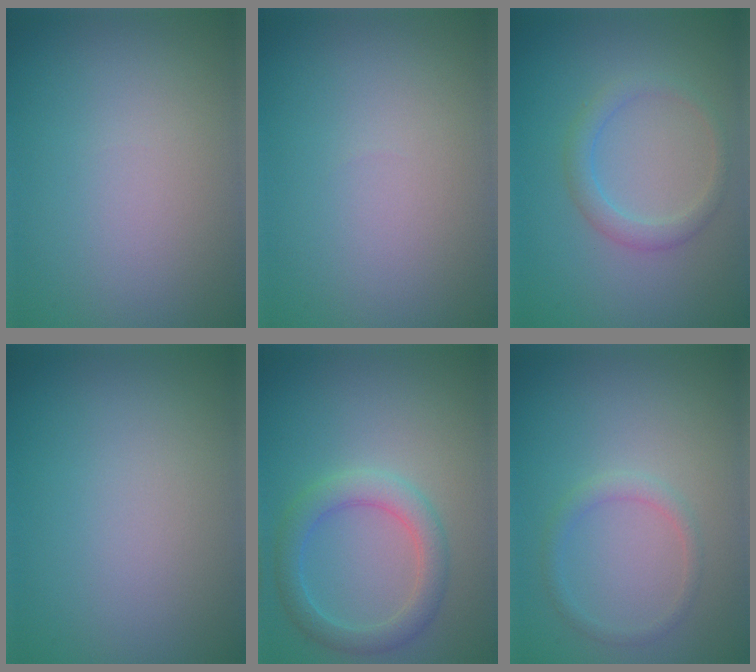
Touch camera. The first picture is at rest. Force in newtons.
{"total": 0.0}
{"total": 2.1, "press": 2.1, "slide": 0.1}
{"total": 0.0}
{"total": 3.3, "press": 3.3, "slide": 0.1}
{"total": 1.4, "press": 1.4, "slide": 0.1}